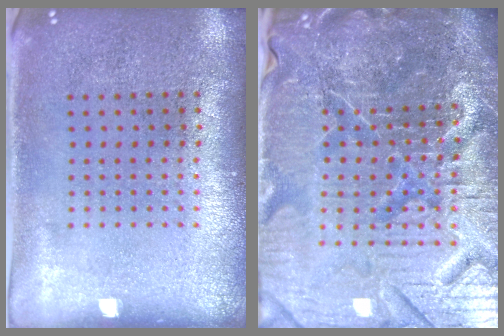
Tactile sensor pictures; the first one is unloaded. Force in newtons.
{"total": 7.1, "press": 6.3, "slide": 3.2}